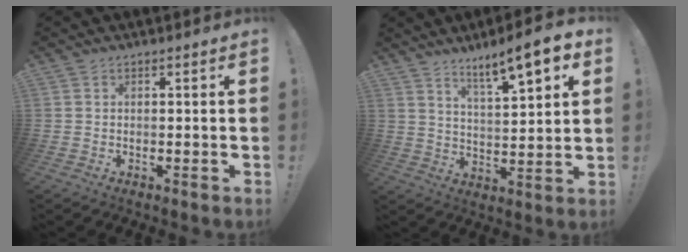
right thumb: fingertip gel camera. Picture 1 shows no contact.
{"total": 11.8, "force": [8.5, 1.3, 8.2], "torque": [-0.127, -0.055, 0.134]}